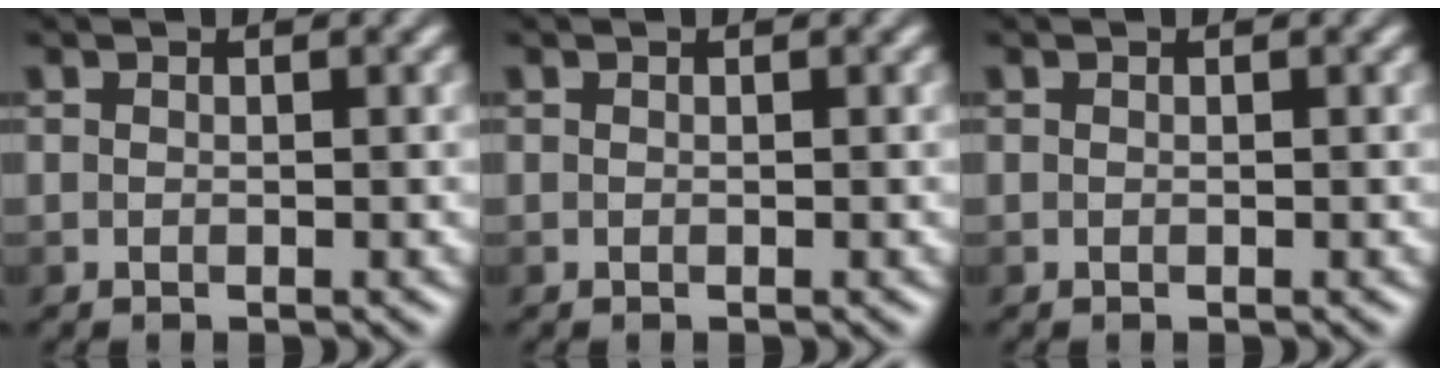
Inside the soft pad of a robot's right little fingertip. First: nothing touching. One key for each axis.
{"total": 0.0}
{"total": 0.0}